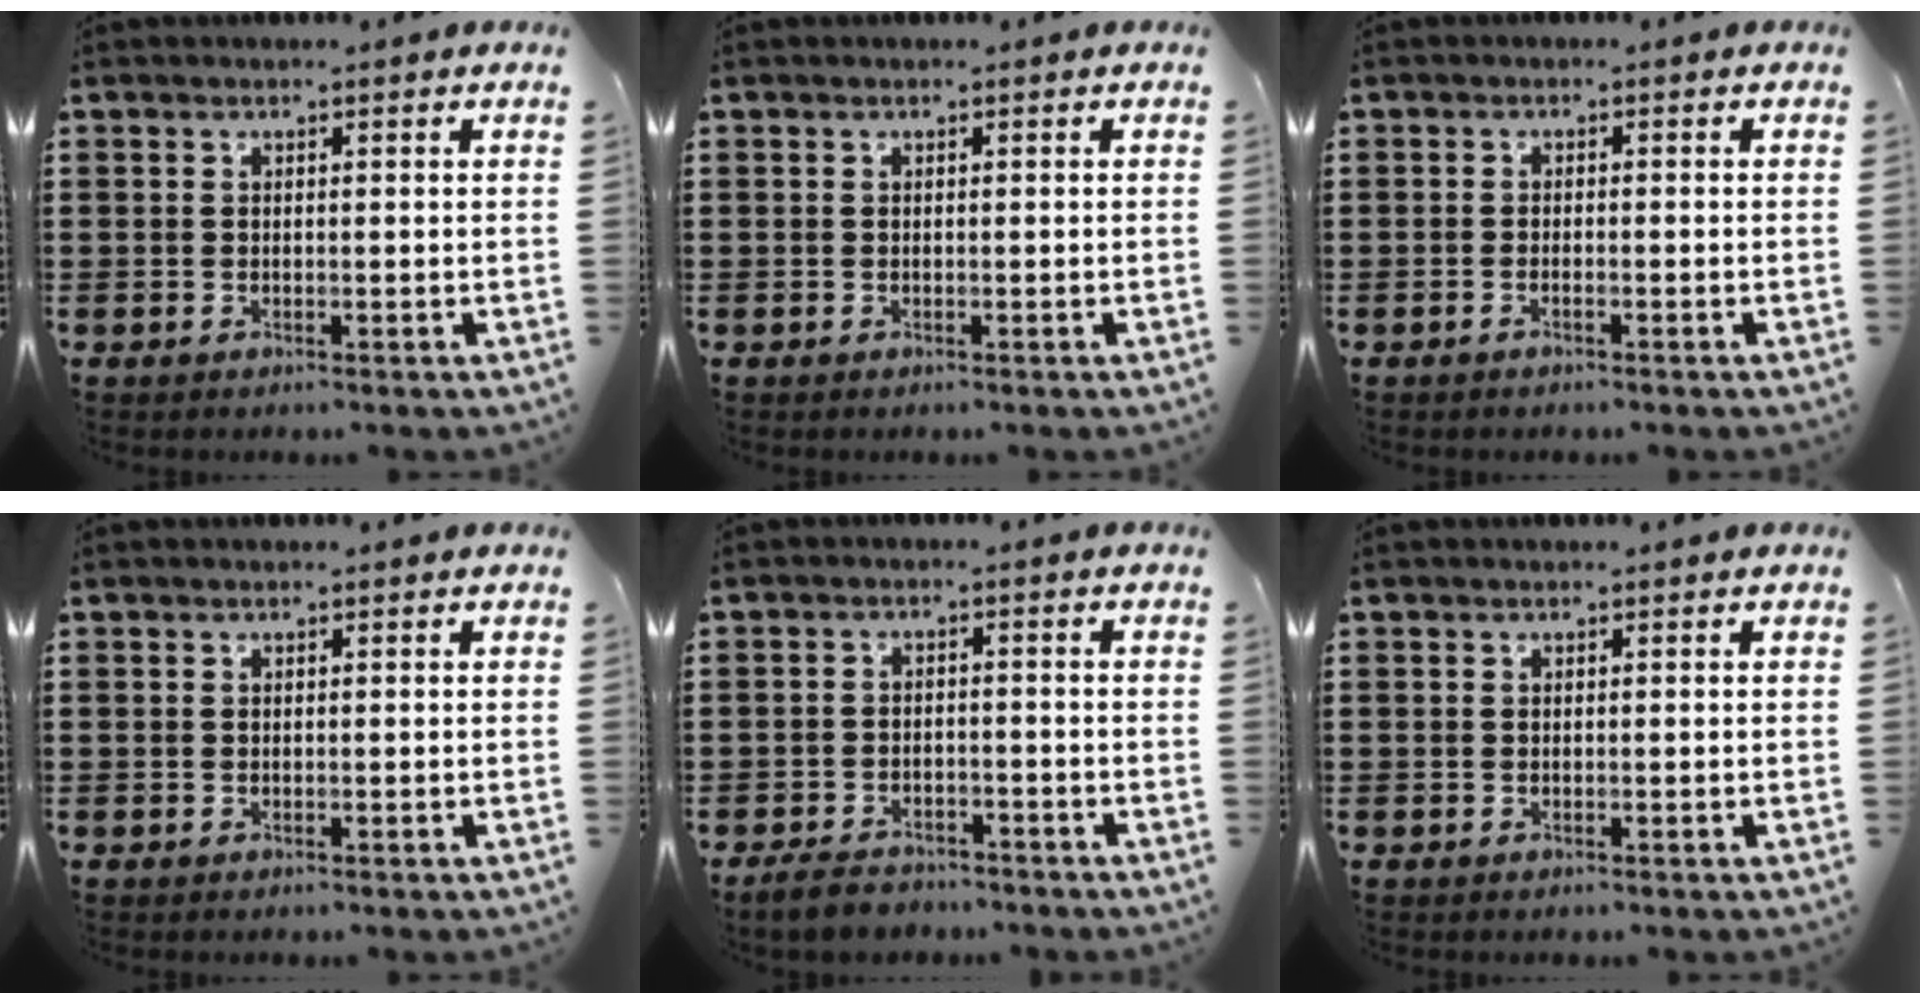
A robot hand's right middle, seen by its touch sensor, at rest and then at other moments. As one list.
[{"total": 0.0}, {"total": 0.9, "force": [-0.6, 0.1, 0.6], "torque": [-0.013, -0.004, -0.011]}, {"total": 0.0}, {"total": 3.2, "force": [-3.0, 0.9, 0.6], "torque": [-0.021, 0.005, -0.065]}, {"total": 0.0}]